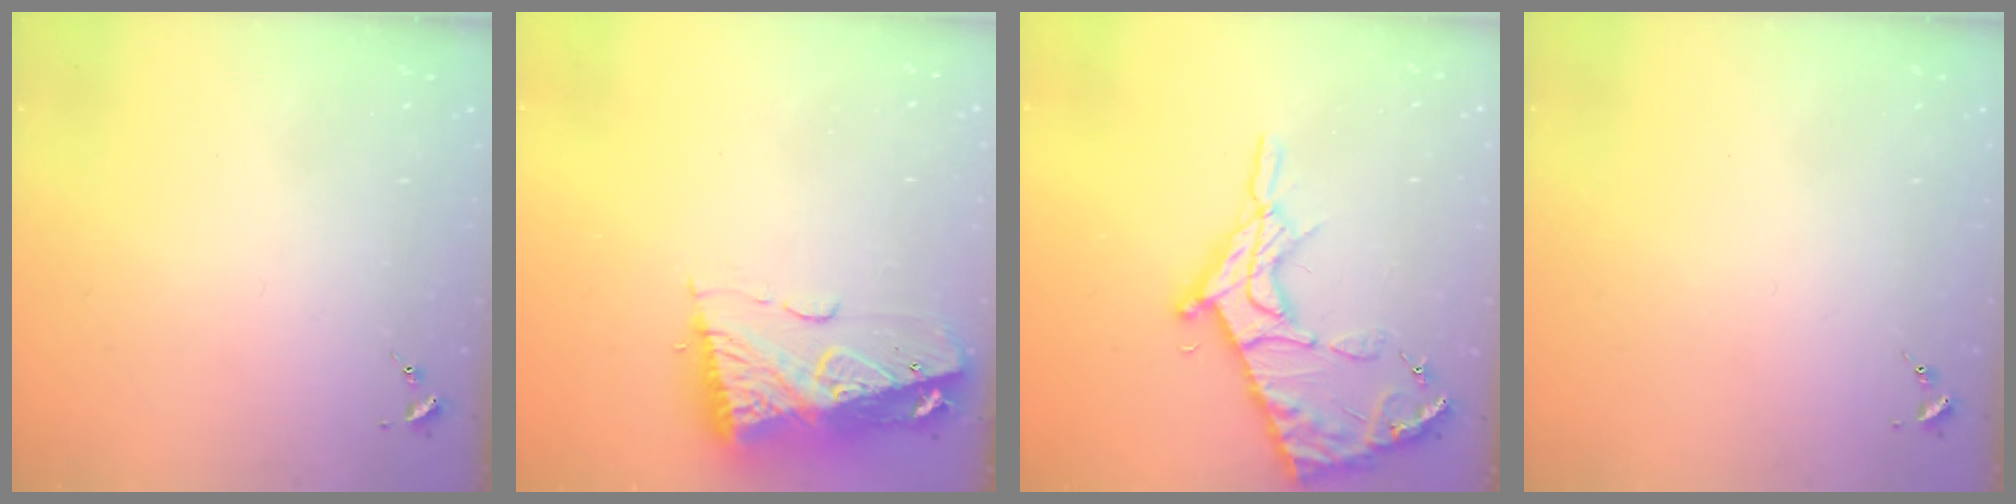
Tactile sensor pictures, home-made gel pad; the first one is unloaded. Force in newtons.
{"total": 10.8, "press": 10.7, "slide": 1.0}
{"total": 16.8, "press": 16.8, "slide": 1.3}
{"total": 0.0}